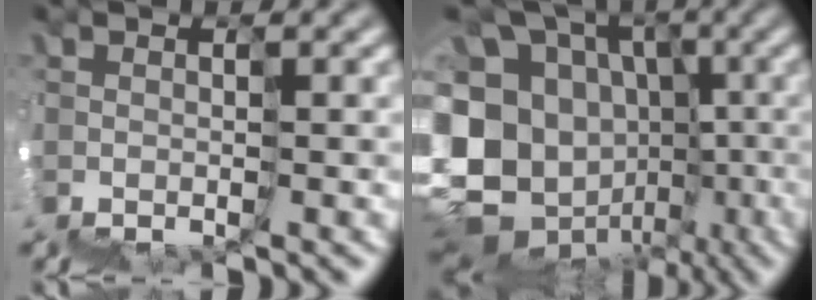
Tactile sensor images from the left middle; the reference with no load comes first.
{"total": 12.2, "force": [-2.2, 11.3, 4.0], "torque": [-0.111, 0.027, -0.027]}